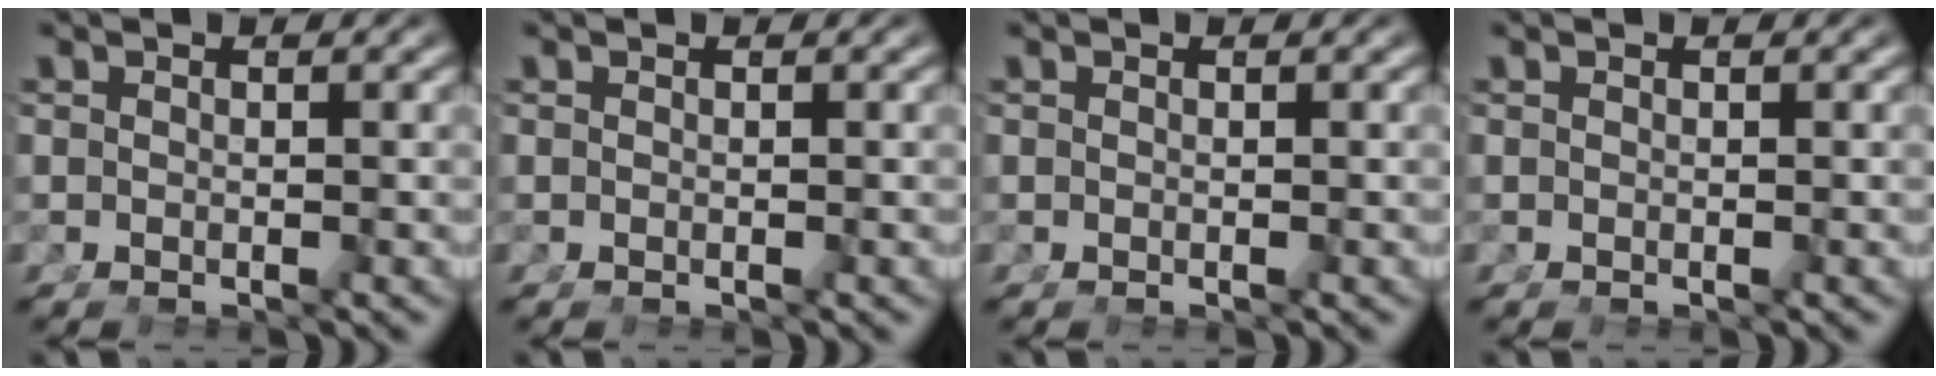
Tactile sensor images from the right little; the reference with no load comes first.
{"total": 0.0}
{"total": 0.0}
{"total": 0.0}